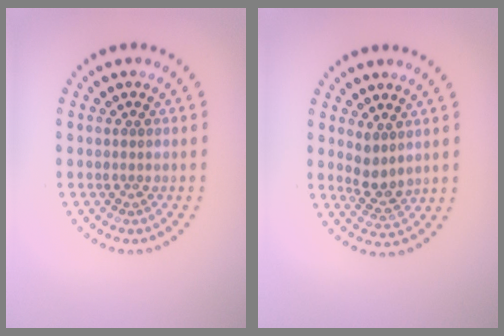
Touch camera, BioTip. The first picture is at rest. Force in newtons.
{"total": 2.5, "press": 2.2, "slide": 1.2}